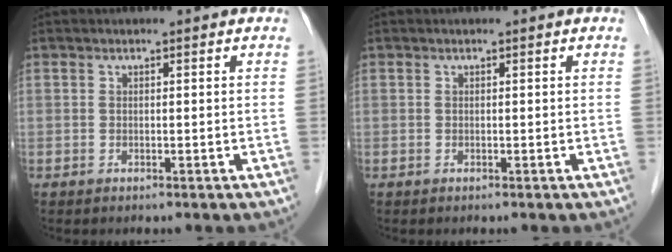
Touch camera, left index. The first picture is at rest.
{"total": 0.0}